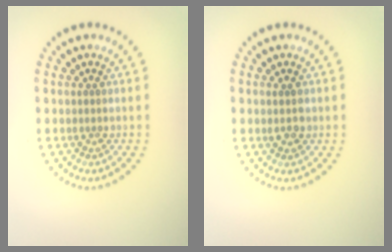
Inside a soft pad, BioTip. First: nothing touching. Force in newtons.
{"total": 1.5, "press": 1.4, "slide": 0.3}